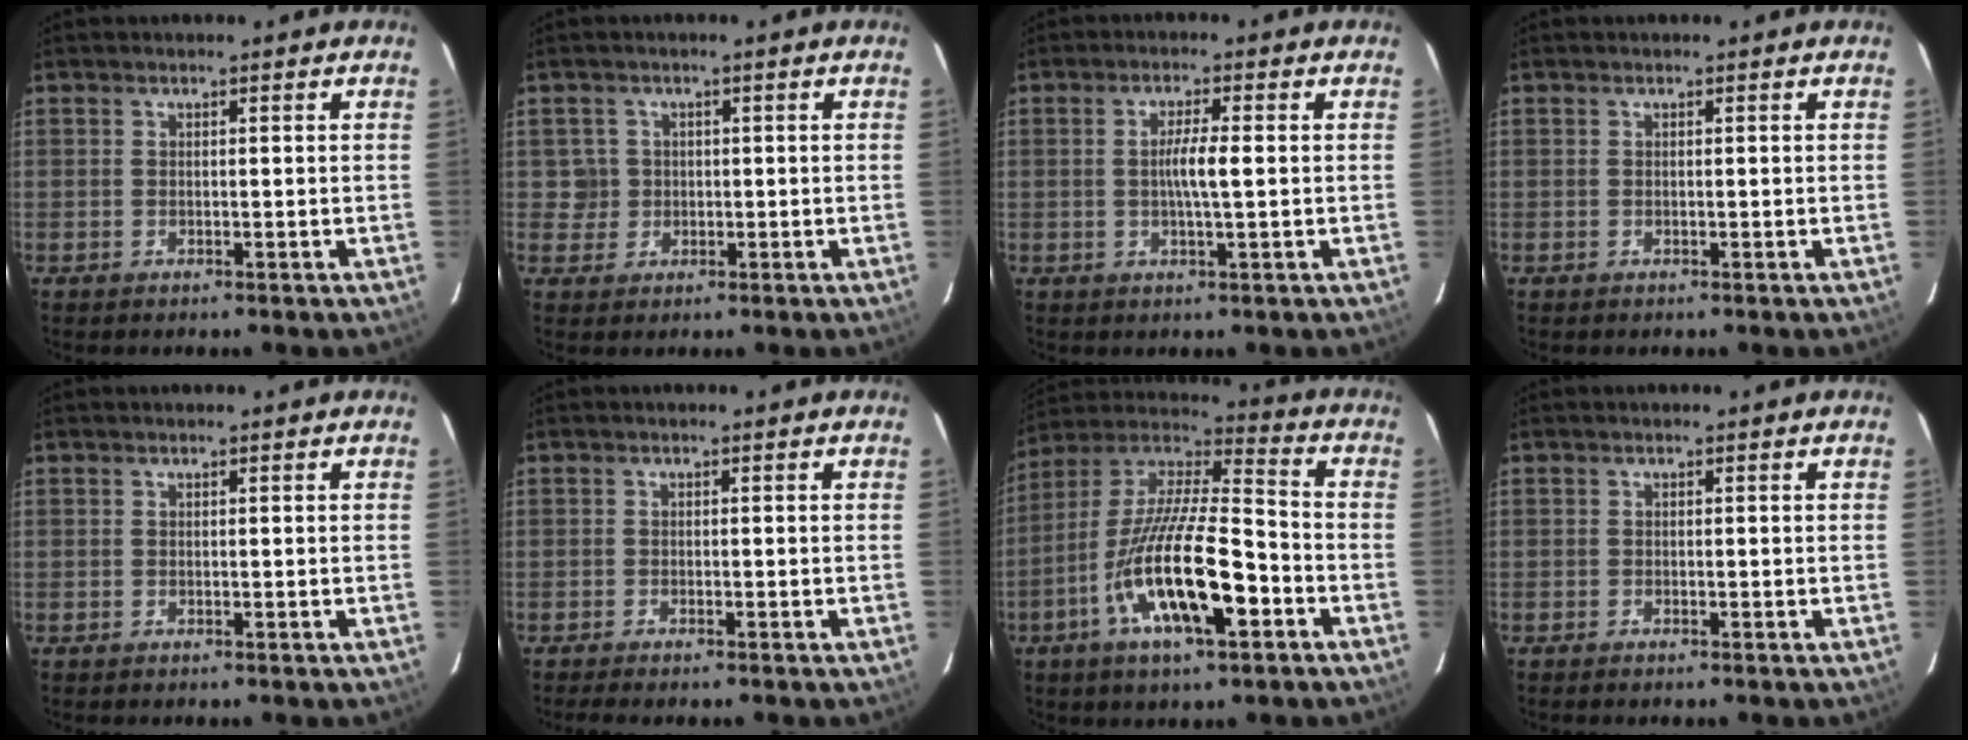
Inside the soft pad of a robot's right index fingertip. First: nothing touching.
{"total": 3.2, "force": [0.1, 3.2, 0.0], "torque": [0.010, 0.020, 0.006]}
{"total": 4.1, "force": [-0.1, 0.1, 4.1], "torque": [-0.074, 0.000, -0.002]}
{"total": 0.0}
{"total": 0.0}
{"total": 2.7, "force": [-2.3, 0.3, 1.3], "torque": [-0.033, -0.010, -0.040]}
{"total": 20.2, "force": [-7.9, 5.6, 17.7], "torque": [-0.330, -0.023, -0.149]}
{"total": 0.6, "force": [-0.5, 0.1, 0.2], "torque": [-0.004, -0.001, -0.011]}